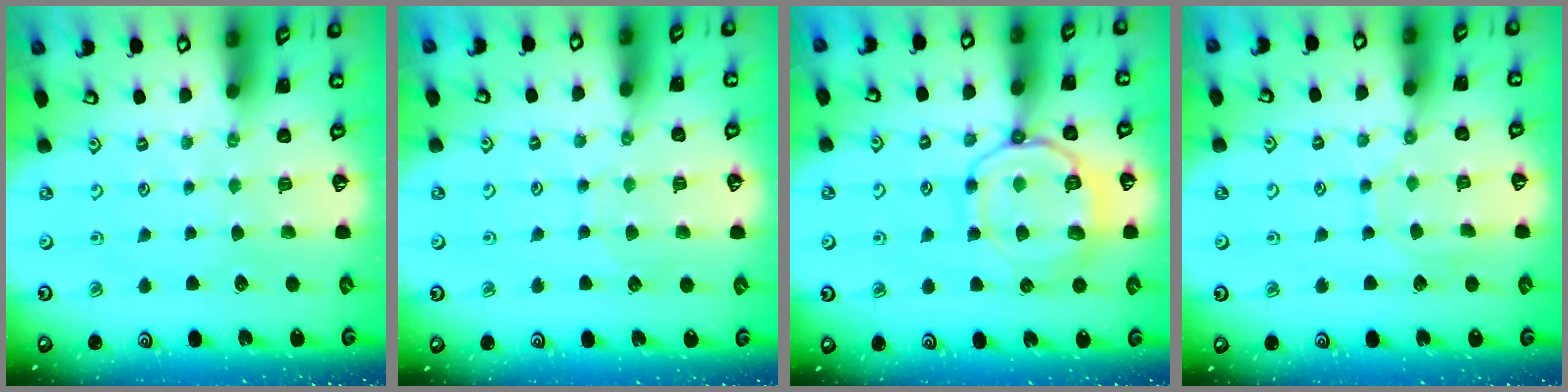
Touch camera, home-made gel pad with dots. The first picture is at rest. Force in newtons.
{"total": 5.1, "press": 5.1, "slide": 0.5}
{"total": 13.5, "press": 13.4, "slide": 1.3}
{"total": 8.3, "press": 8.3, "slide": 0.6}